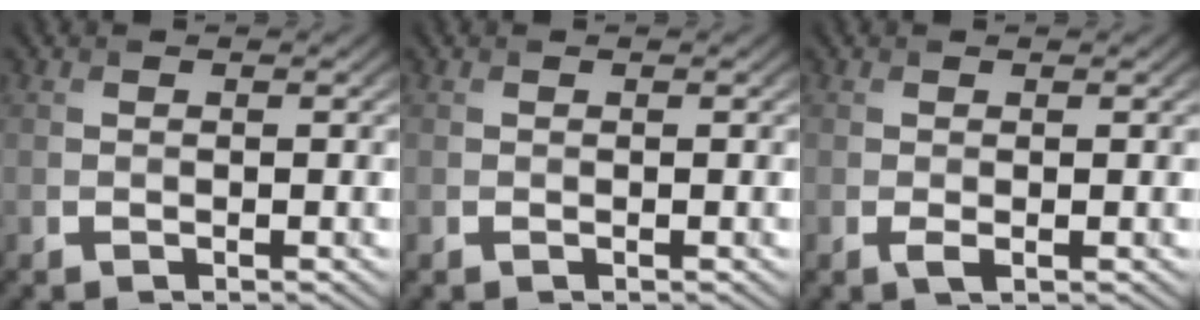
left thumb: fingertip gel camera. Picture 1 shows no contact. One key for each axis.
{"total": 0.0}
{"total": 0.9, "fx": -0.1, "fy": 0.2, "fz": 0.8, "tx": -0.020, "ty": -0.004, "tz": -0.002}